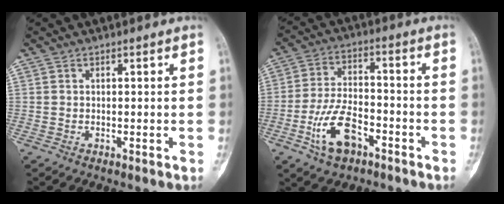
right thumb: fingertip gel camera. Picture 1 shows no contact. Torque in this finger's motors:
{"motor_torque": [0.10, 0.51, 0.51, 0.16, 0.07]}